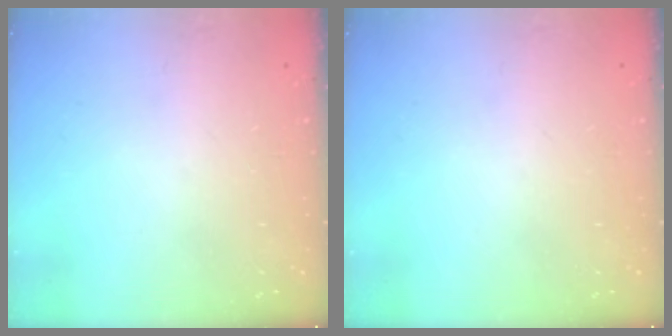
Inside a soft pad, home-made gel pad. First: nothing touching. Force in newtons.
{"total": 0.0}